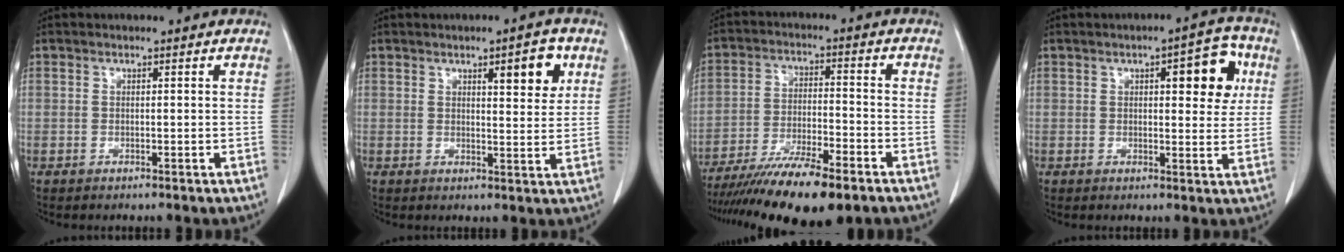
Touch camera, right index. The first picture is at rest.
{"total": 5.6, "force": [2.7, 1.3, 4.8], "torque": [-0.063, -0.003, 0.036]}
{"total": 14.7, "force": [-11.2, 2.3, 9.2], "torque": [-0.162, -0.028, -0.187]}
{"total": 7.7, "force": [2.5, 2.6, 6.9], "torque": [-0.079, 0.012, 0.027]}